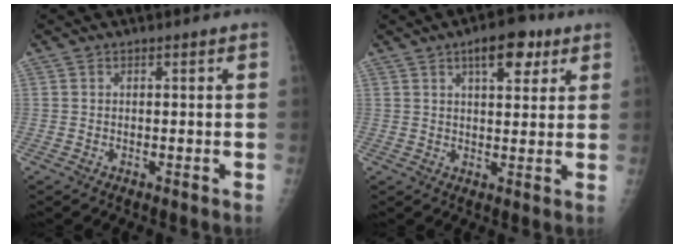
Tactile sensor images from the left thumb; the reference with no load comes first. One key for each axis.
{"total": 7.9, "fx": 4.2, "fy": 3.5, "fz": 5.7, "tx": -0.061, "ty": -0.012, "tz": 0.058}